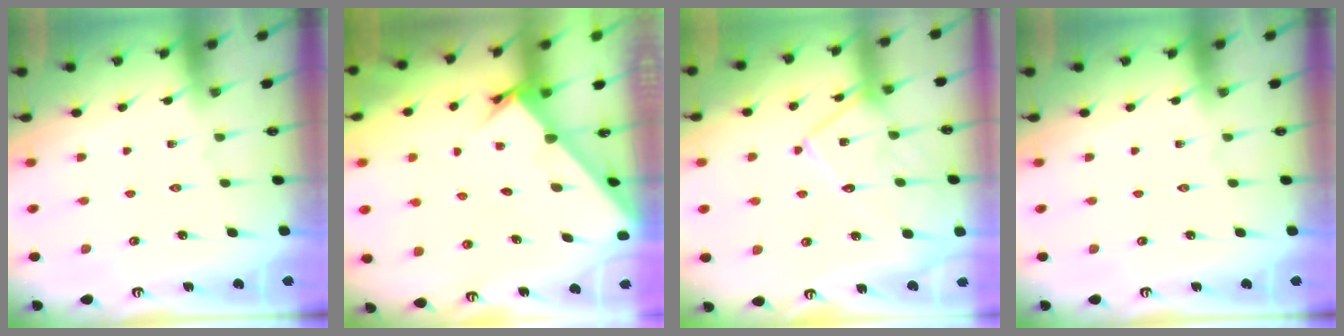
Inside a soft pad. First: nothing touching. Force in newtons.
{"total": 1.9, "press": 1.9, "slide": 0.1}
{"total": 11.9, "press": 11.8, "slide": 0.6}
{"total": 0.0}